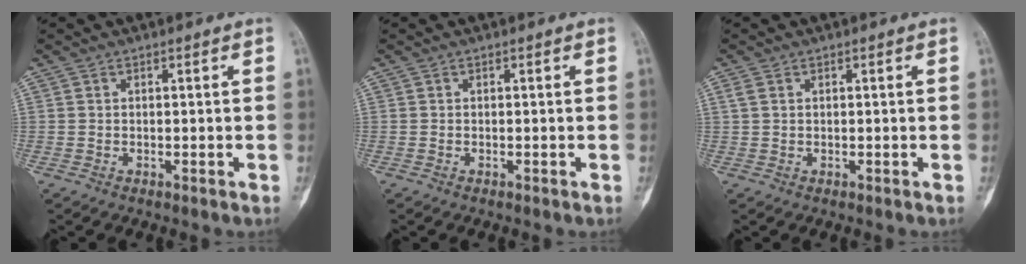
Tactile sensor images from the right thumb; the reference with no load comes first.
{"total": 0.0}
{"total": 1.4, "force": [0.6, 0.9, 0.9], "torque": [-0.022, 0.008, 0.016]}